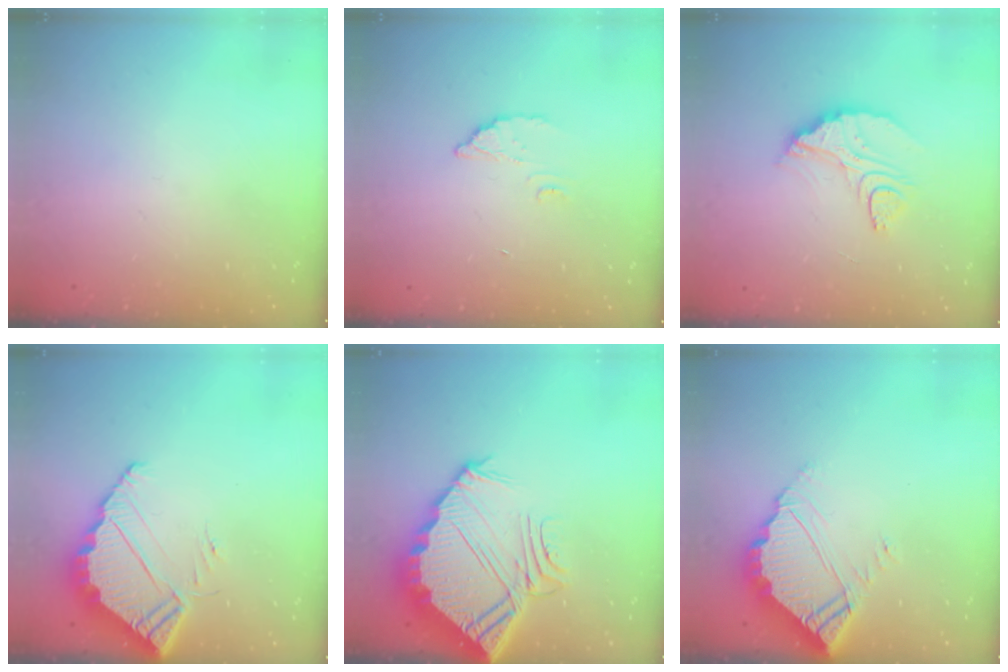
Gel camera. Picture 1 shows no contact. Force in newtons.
{"total": 2.8, "press": 2.8, "slide": 0.2}
{"total": 10.7, "press": 10.7, "slide": 0.8}
{"total": 5.7, "press": 5.7, "slide": 0.4}
{"total": 9.4, "press": 9.4, "slide": 0.7}
{"total": 6.7, "press": 6.7, "slide": 0.4}